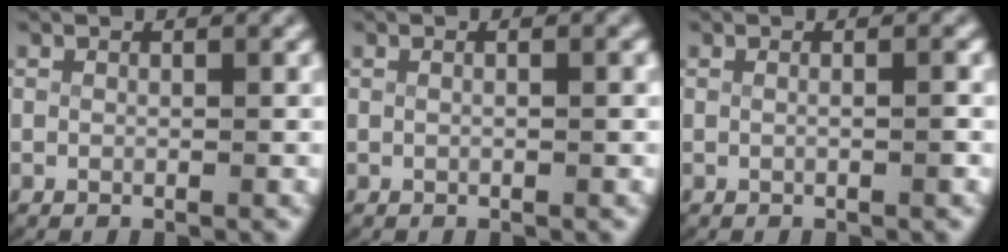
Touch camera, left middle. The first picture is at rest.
{"total": 0.8, "force": [-0.2, -0.3, 0.7], "torque": [-0.012, -0.001, -0.001]}
{"total": 0.9, "force": [-0.3, -0.3, 0.9], "torque": [-0.014, -0.001, -0.005]}